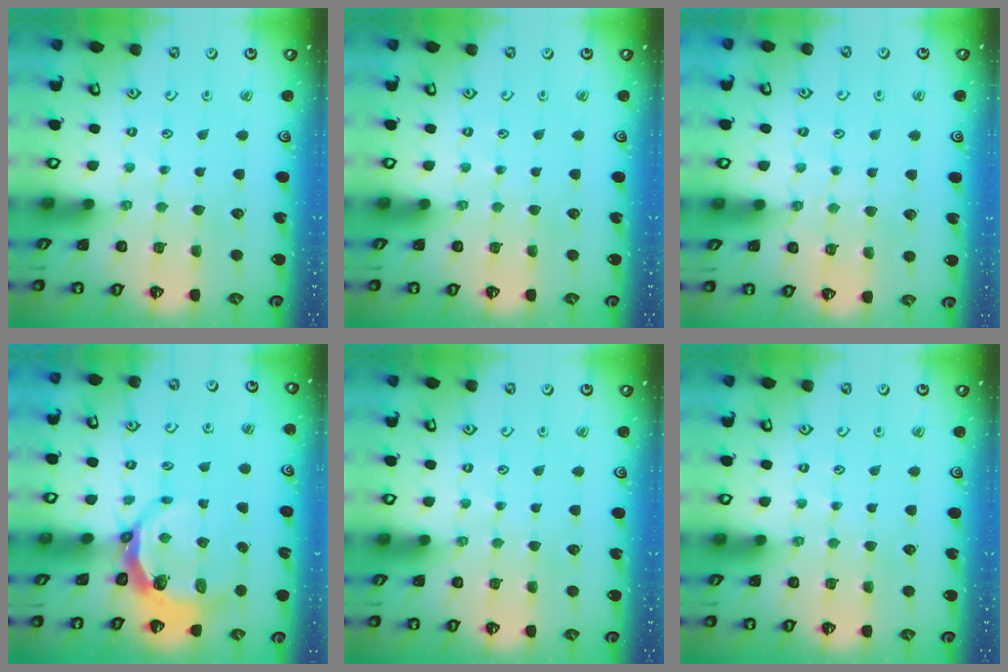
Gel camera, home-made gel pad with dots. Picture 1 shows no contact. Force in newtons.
{"total": 0.0}
{"total": 2.8, "press": 2.8, "slide": 0.3}
{"total": 5.7, "press": 4.5, "slide": 3.6}
{"total": 0.0}
{"total": 0.0}